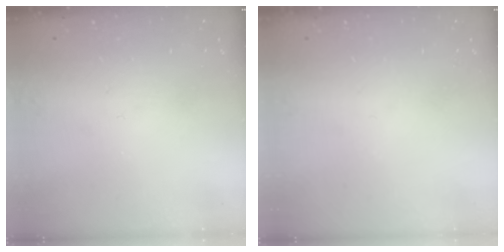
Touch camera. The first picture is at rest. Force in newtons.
{"total": 0.0}